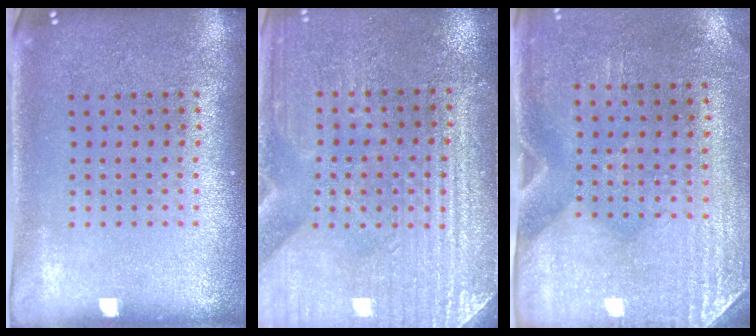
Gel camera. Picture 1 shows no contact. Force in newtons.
{"total": 3.1, "press": 3.1, "slide": 0.6}
{"total": 2.9, "press": 2.5, "slide": 1.5}